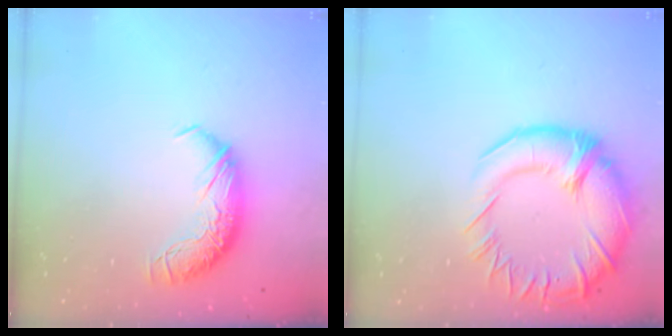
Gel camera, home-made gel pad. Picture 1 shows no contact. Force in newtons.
{"total": 9.5, "press": 9.1, "slide": 3.0}